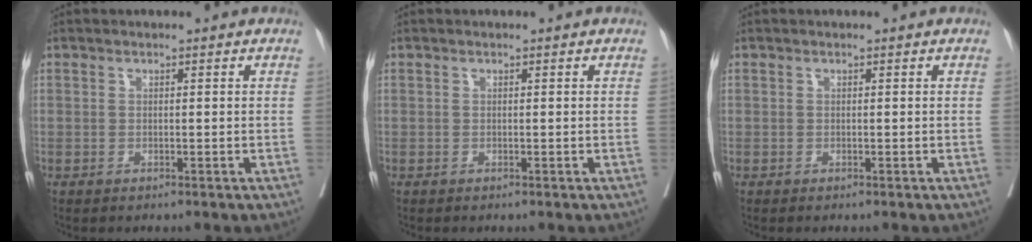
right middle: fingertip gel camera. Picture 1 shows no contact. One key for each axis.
{"total": 0.0}
{"total": 0.0}